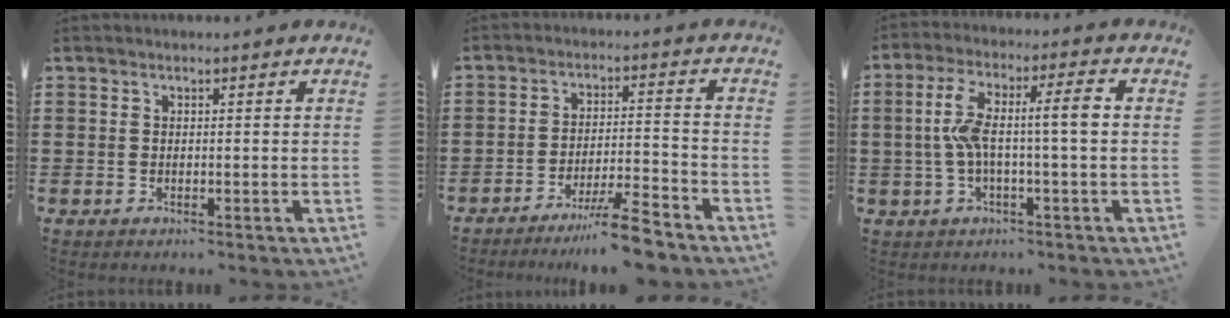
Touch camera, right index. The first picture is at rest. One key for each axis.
{"total": 7.6, "fx": -6.2, "fy": 0.1, "fz": 4.4, "tx": -0.075, "ty": -0.004, "tz": -0.113}
{"total": 8.4, "fx": -0.1, "fy": 1.5, "fz": 8.3, "tx": -0.164, "ty": 0.005, "tz": -0.012}